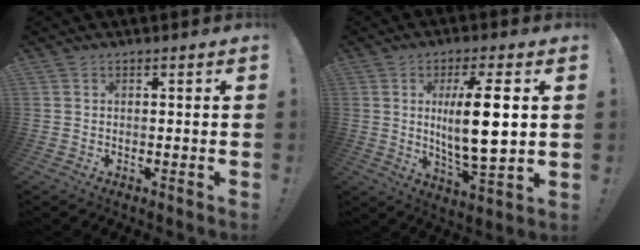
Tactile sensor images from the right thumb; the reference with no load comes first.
{"total": 14.2, "force": [2.0, 3.0, 13.7], "torque": [-0.240, -0.013, 0.020]}